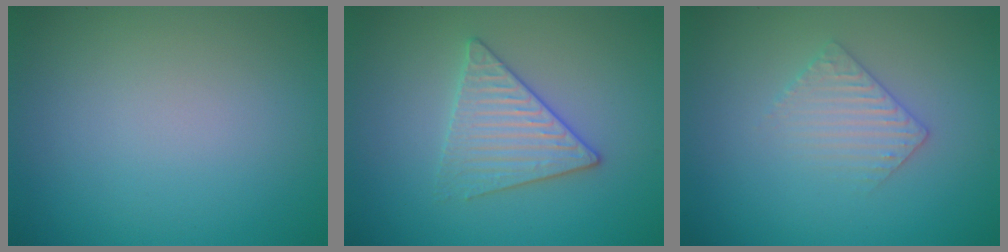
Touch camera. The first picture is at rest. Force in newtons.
{"total": 3.2, "press": 3.2, "slide": 0.6}
{"total": 2.2, "press": 2.2, "slide": 0.5}